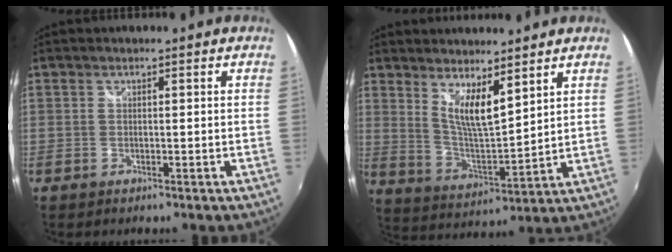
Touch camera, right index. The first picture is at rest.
{"total": 8.5, "force": [5.6, 1.8, 6.1], "torque": [-0.106, -0.016, 0.106]}